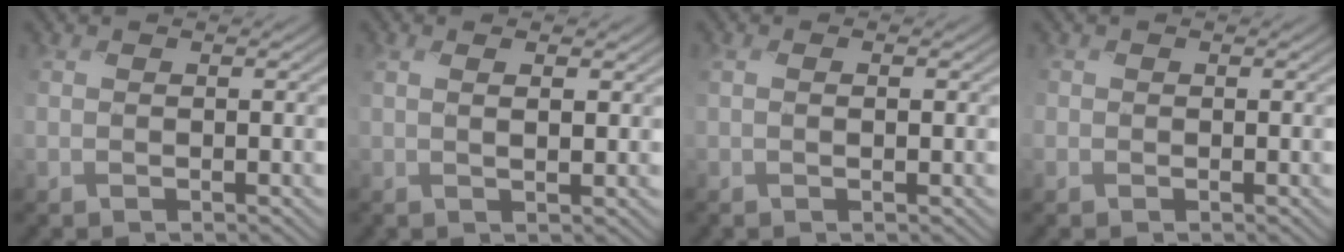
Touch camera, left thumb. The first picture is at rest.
{"total": 2.2, "force": [0.9, 0.4, 2.0], "torque": [-0.039, -0.001, 0.019]}
{"total": 1.4, "force": [0.1, 0.2, 1.4], "torque": [-0.033, 0.003, -0.001]}
{"total": 0.6, "force": [-0.1, 0.6, -0.1], "torque": [0.003, -0.003, -0.005]}